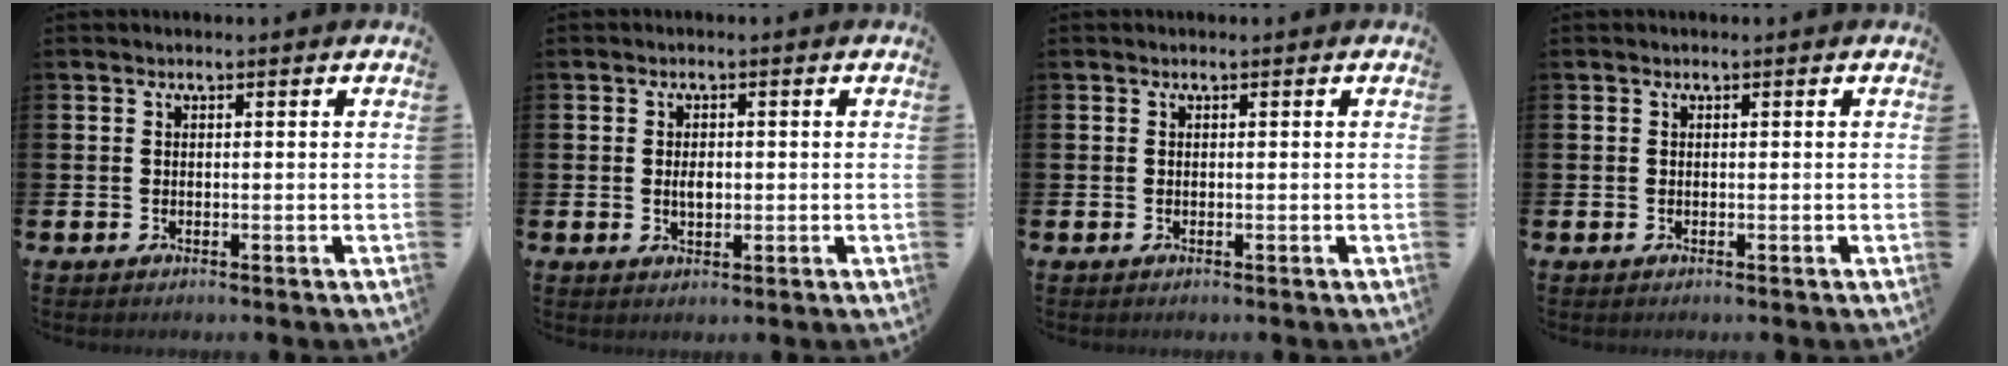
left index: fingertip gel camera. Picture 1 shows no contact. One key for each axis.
{"total": 2.1, "fx": 0.1, "fy": 1.3, "fz": 1.6, "tx": -0.021, "ty": 0.001, "tz": -0.002}
{"total": 0.0}
{"total": 0.0}